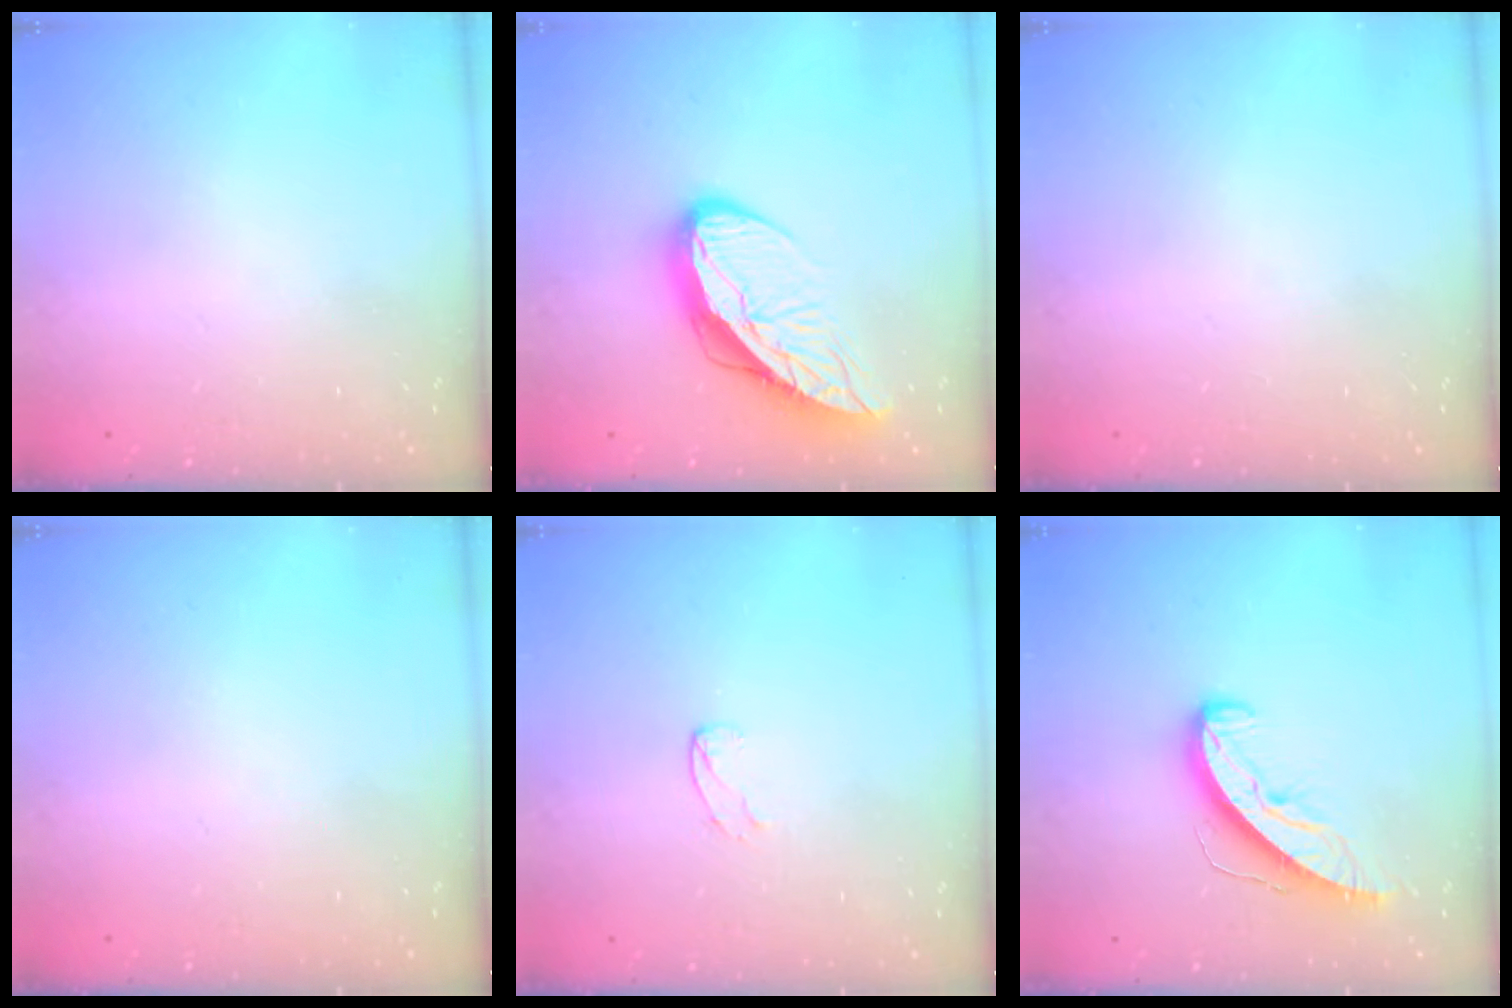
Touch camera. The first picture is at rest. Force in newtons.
{"total": 13.0, "press": 13.0, "slide": 1.2}
{"total": 0.0}
{"total": 0.0}
{"total": 4.2, "press": 4.2, "slide": 0.4}
{"total": 9.5, "press": 9.5, "slide": 0.3}